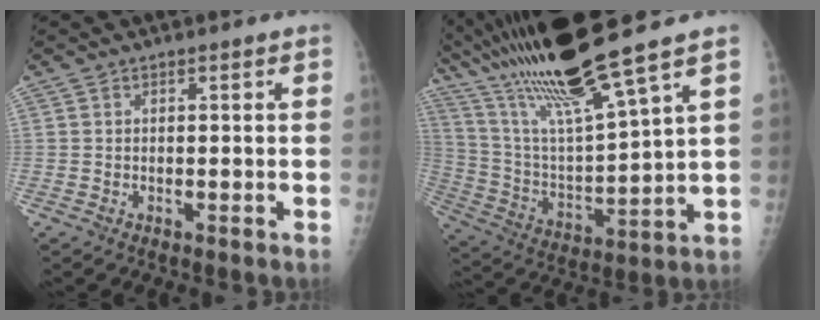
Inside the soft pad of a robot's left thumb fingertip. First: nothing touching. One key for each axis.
{"total": 20.4, "fx": 15.5, "fy": 0.5, "fz": 13.2, "tx": -0.244, "ty": -0.057, "tz": 0.300}